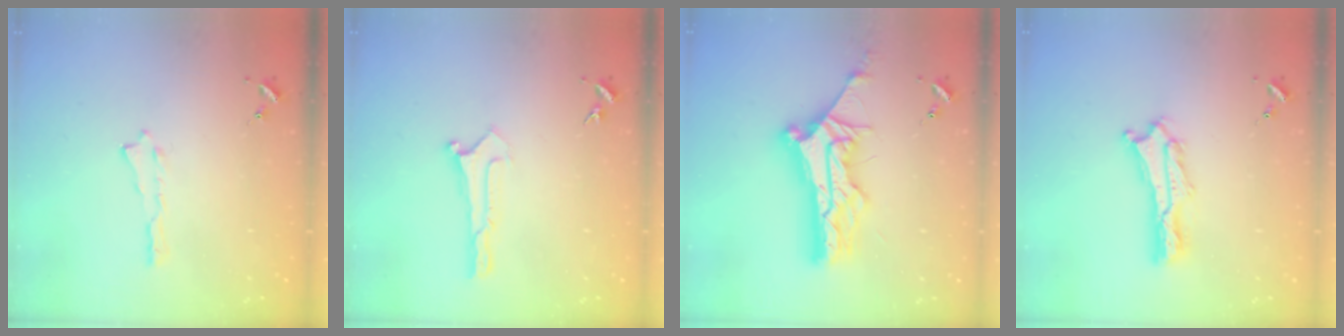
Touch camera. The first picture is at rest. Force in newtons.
{"total": 0.0}
{"total": 11.3, "press": 11.2, "slide": 1.1}
{"total": 2.2, "press": 2.2, "slide": 0.3}